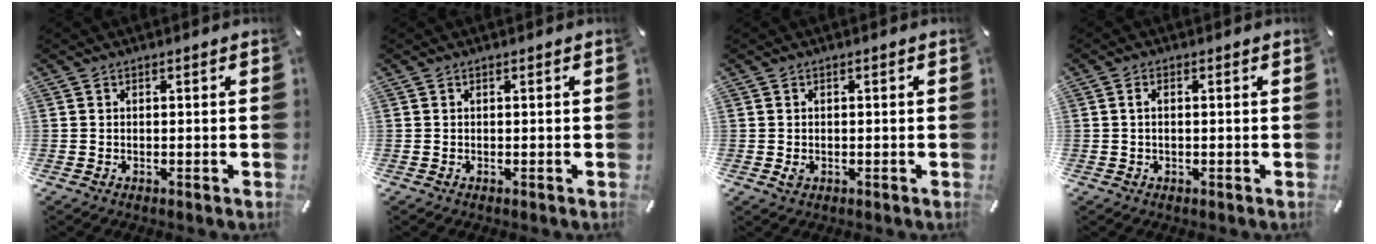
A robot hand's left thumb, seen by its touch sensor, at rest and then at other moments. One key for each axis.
{"total": 0.0}
{"total": 1.5, "fx": -0.4, "fy": 1.1, "fz": 0.9, "tx": -0.016, "ty": 0.001, "tz": -0.006}
{"total": 1.5, "fx": 0.0, "fy": 0.7, "fz": 1.3, "tx": -0.026, "ty": 0.003, "tz": -0.001}